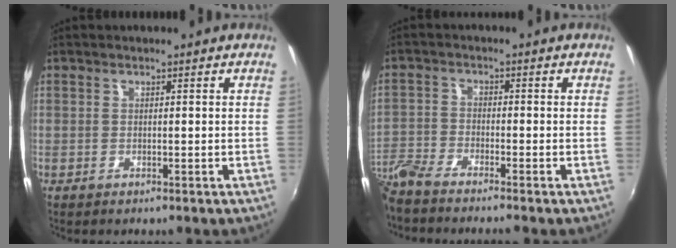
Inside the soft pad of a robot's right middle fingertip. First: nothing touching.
{"total": 6.8, "force": [-6.3, 0.2, 2.7], "torque": [-0.075, -0.018, -0.131]}